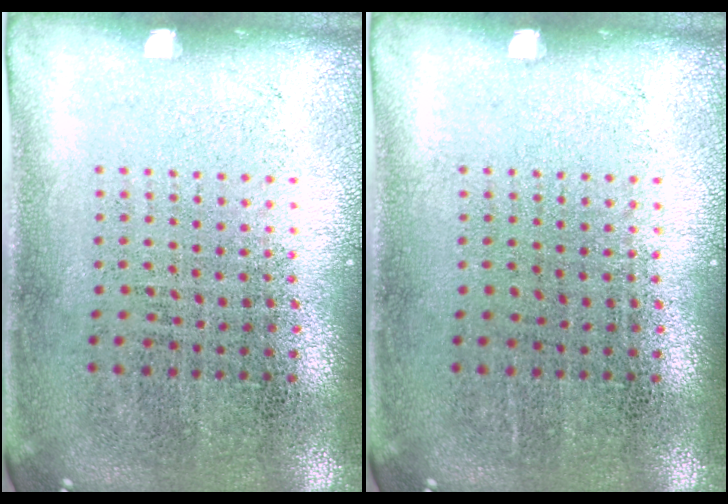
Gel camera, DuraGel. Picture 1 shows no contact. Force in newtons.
{"total": 0.0}